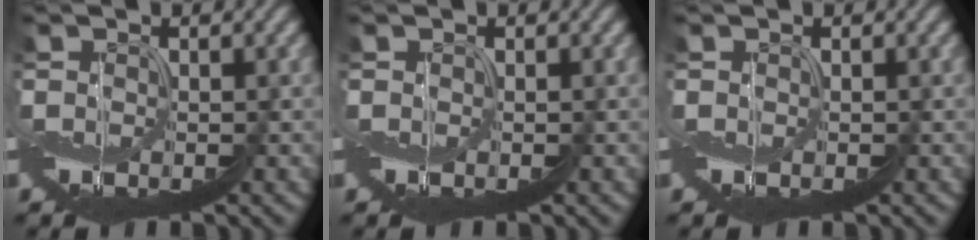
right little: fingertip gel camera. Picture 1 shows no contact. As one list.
[{"total": 0.0}, {"total": 0.0}]